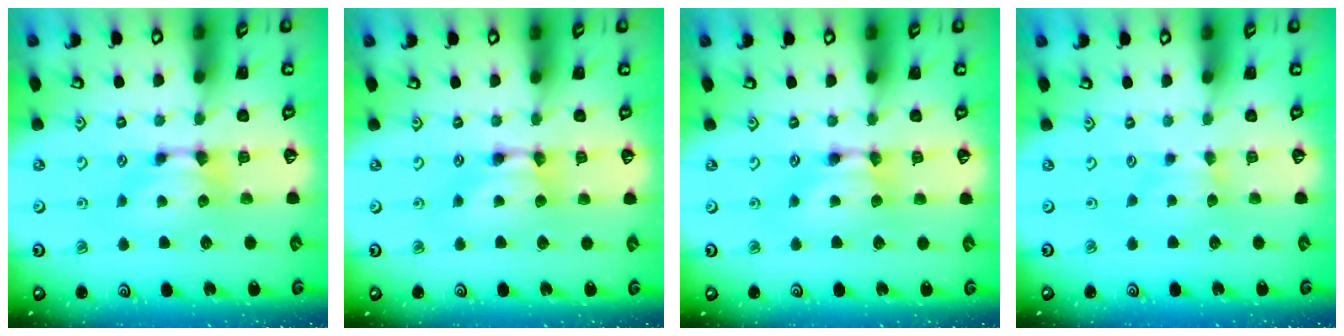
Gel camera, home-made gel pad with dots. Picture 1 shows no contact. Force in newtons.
{"total": 1.6, "press": 1.6, "slide": 0.1}
{"total": 1.6, "press": 1.6, "slide": 0.2}
{"total": 2.1, "press": 2.0, "slide": 0.5}